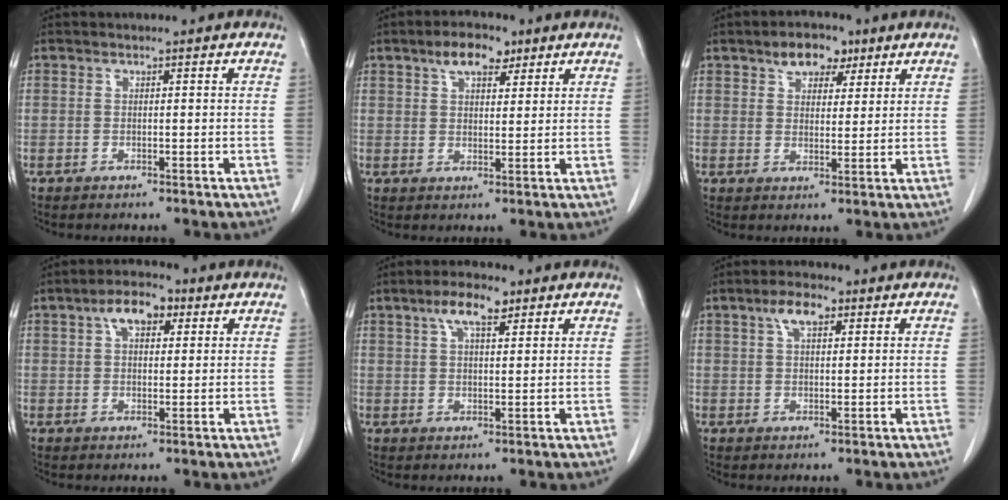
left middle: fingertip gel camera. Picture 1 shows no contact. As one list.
[{"total": 5.6, "force": [3.5, 2.5, 3.6], "torque": [-0.064, 0.012, 0.060]}, {"total": 5.7, "force": [3.5, 3.2, 3.0], "torque": [-0.043, 0.012, 0.057]}, {"total": 5.7, "force": [2.6, 2.9, 4.2], "torque": [-0.075, 0.020, 0.042]}, {"total": 5.5, "force": [3.3, 1.7, 4.1], "torque": [-0.083, 0.012, 0.057]}, {"total": 4.2, "force": [2.1, 1.8, 3.2], "torque": [-0.065, 0.012, 0.039]}]